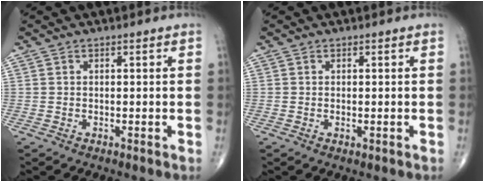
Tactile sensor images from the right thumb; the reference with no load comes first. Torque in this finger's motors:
{"motor_torque": [-0.23, 0.46, -0.29, -0.31, 0.01]}